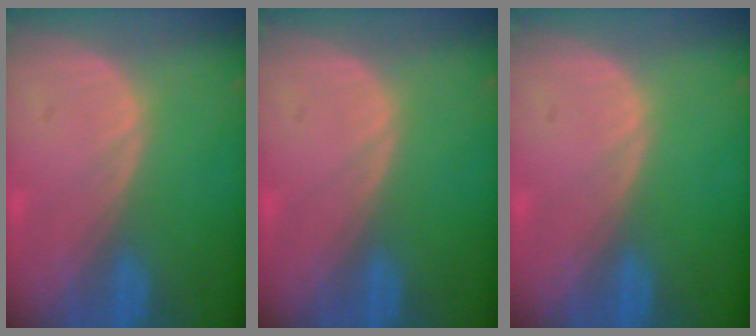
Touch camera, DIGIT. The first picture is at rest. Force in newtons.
{"total": 0.0}
{"total": 0.0}